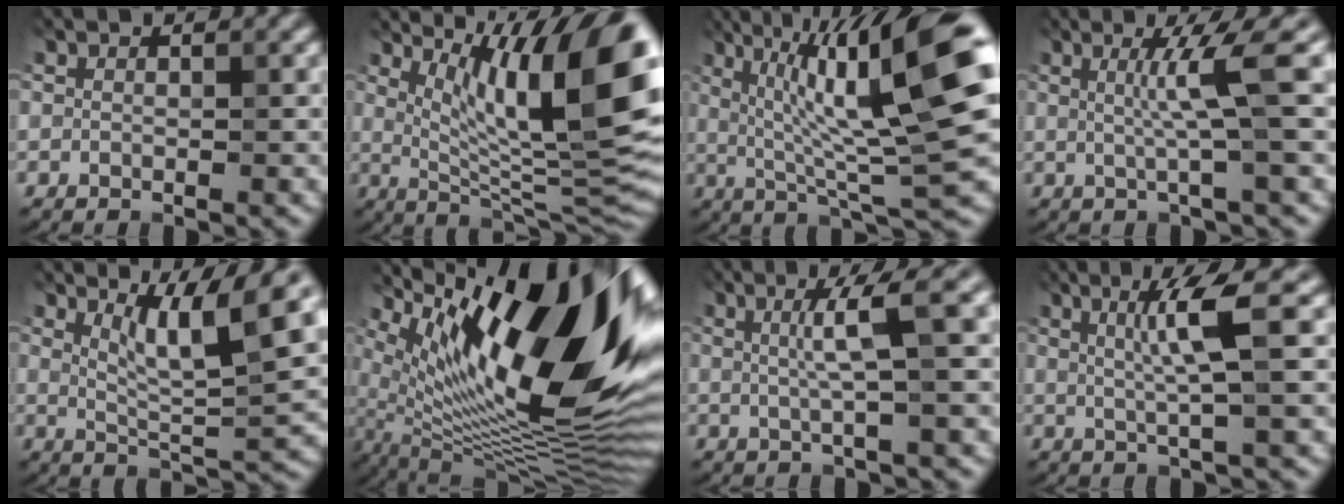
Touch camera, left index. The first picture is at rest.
{"total": 14.1, "force": [4.7, 3.4, 12.8], "torque": [-0.171, -0.001, 0.084]}
{"total": 13.5, "force": [3.8, 2.1, 12.8], "torque": [-0.200, 0.024, 0.064]}
{"total": 4.3, "force": [0.6, -0.1, 4.2], "torque": [-0.078, 0.007, 0.009]}
{"total": 7.0, "force": [3.1, 1.2, 6.2], "torque": [-0.108, -0.004, 0.054]}
{"total": 18.1, "force": [7.3, 5.7, 15.6], "torque": [-0.260, 0.012, 0.132]}
{"total": 4.5, "force": [1.0, 0.2, 4.4], "torque": [-0.073, 0.015, 0.015]}
{"total": 4.2, "force": [1.0, -0.2, 4.1], "torque": [-0.080, 0.006, 0.019]}